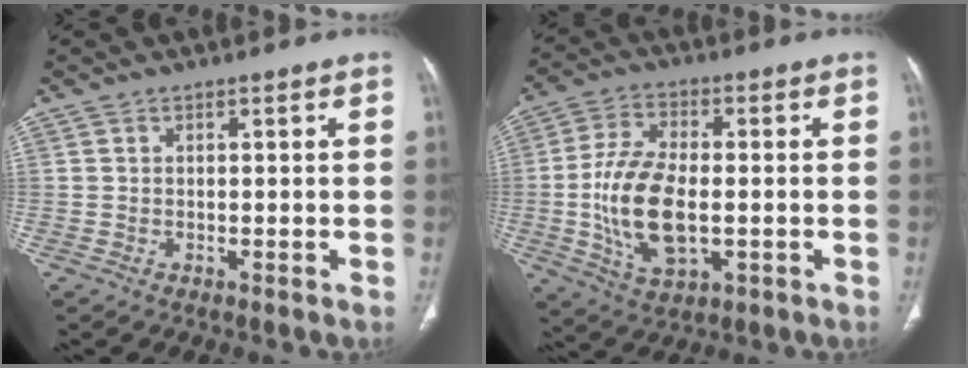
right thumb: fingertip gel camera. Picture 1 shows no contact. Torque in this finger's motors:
{"motor_torque": [-0.12, 0.28, 0.75, 0.47, 0.15]}